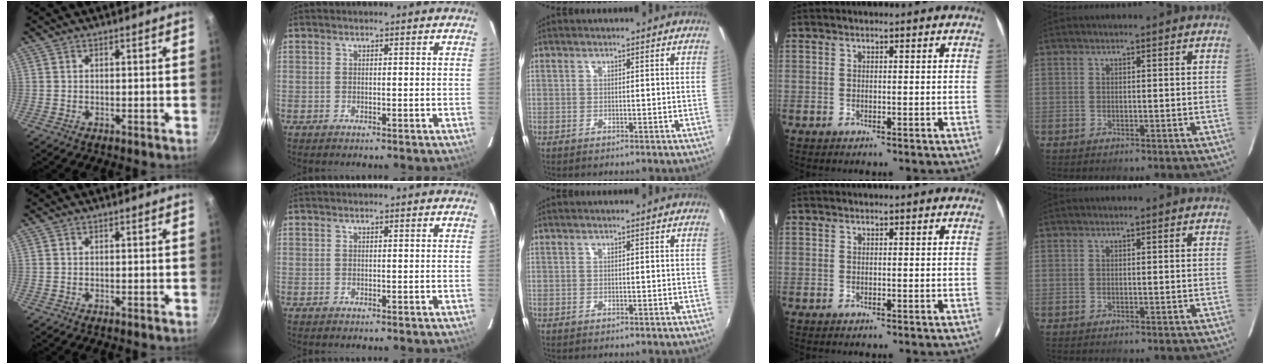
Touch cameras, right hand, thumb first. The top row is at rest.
{}